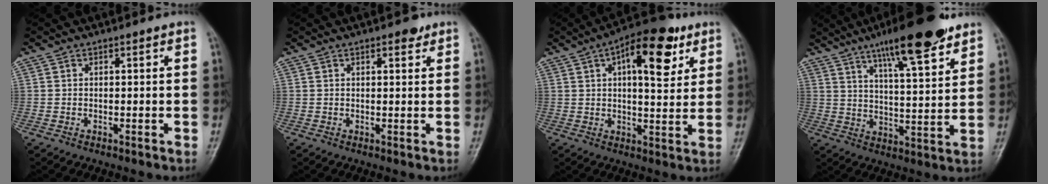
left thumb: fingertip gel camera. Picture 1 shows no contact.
{"total": 2.1, "force": [1.3, 0.9, 1.5], "torque": [-0.017, -0.004, 0.017]}
{"total": 14.3, "force": [6.2, 6.1, 11.4], "torque": [-0.135, -0.006, 0.084]}
{"total": 16.4, "force": [11.0, 3.6, 11.7], "torque": [-0.162, -0.049, 0.175]}